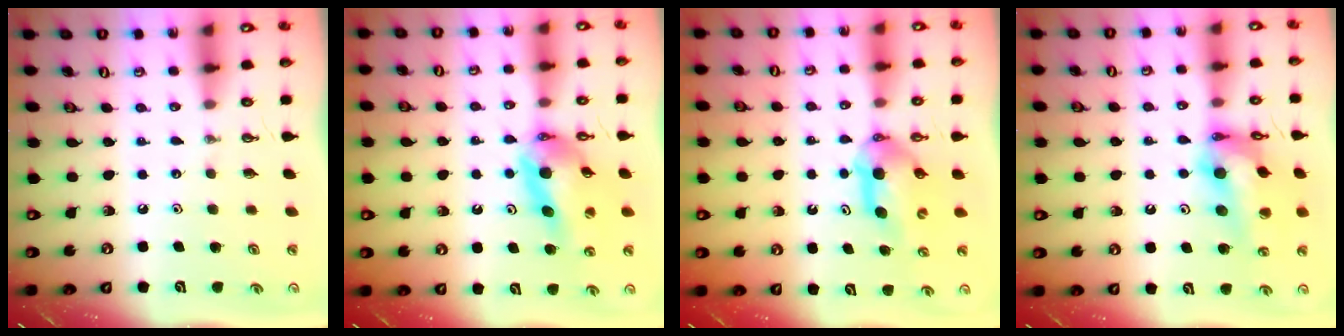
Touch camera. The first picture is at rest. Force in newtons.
{"total": 13.9, "press": 13.8, "slide": 1.9}
{"total": 6.3, "press": 6.1, "slide": 1.4}
{"total": 16.8, "press": 16.7, "slide": 1.9}